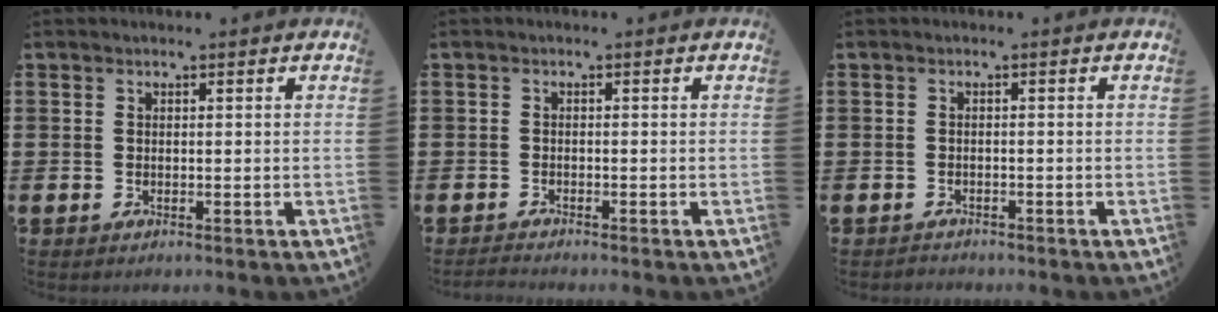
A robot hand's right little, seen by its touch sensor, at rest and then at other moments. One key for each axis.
{"total": 0.8, "fx": -0.8, "fy": 0.0, "fz": 0.1, "tx": -0.005, "ty": -0.001, "tz": -0.016}
{"total": 0.7, "fx": -0.6, "fy": 0.0, "fz": -0.3, "tx": 0.005, "ty": -0.002, "tz": -0.012}